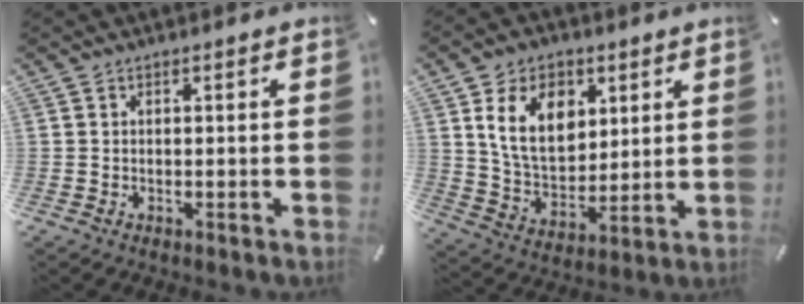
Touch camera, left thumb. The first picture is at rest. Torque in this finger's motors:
{"motor_torque": [0.86, 0.86, 1.68, -1.09, 0.13]}